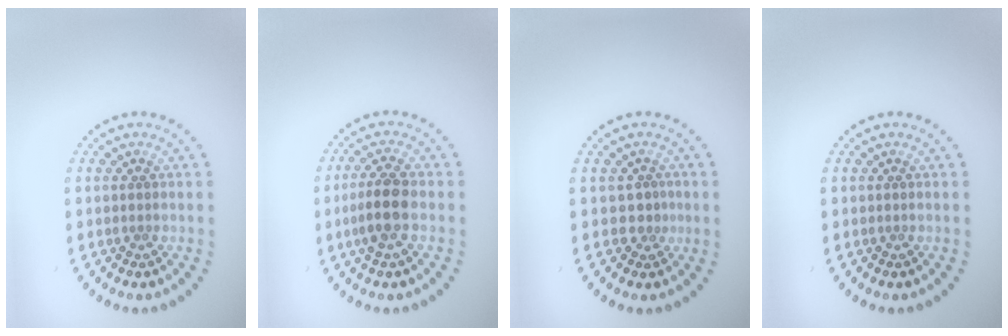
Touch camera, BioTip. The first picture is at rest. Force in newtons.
{"total": 3.4, "press": 3.3, "slide": 0.9}
{"total": 1.2, "press": 0.7, "slide": 1.0}
{"total": 0.0}